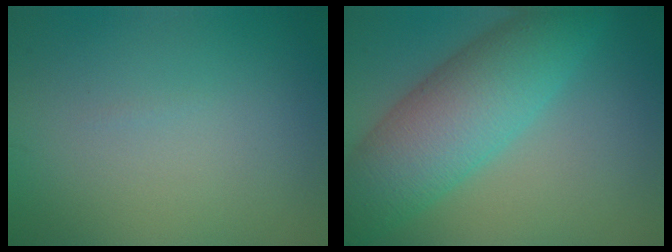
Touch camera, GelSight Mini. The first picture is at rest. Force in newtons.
{"total": 8.5, "press": 8.5, "slide": 0.1}